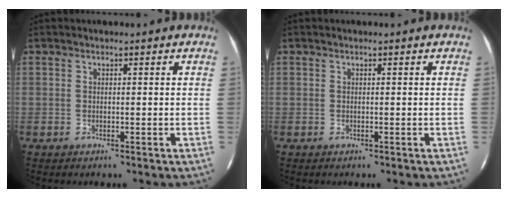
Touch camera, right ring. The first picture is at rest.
{"total": 0.0}